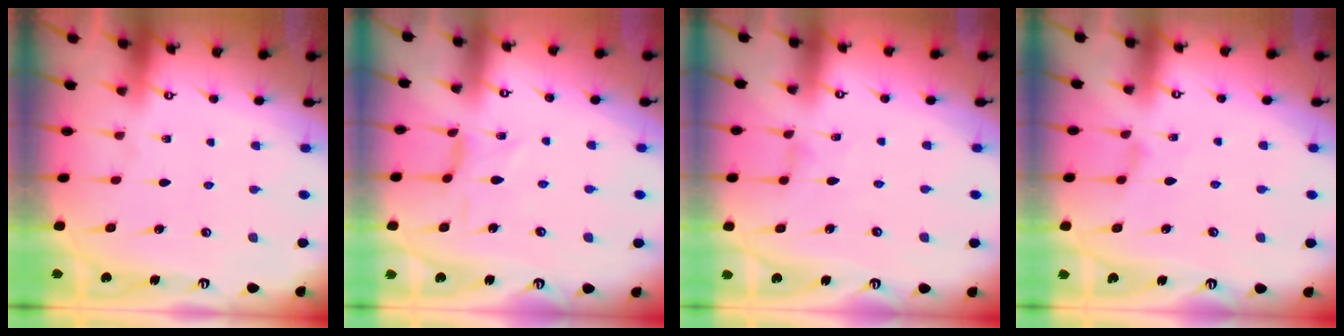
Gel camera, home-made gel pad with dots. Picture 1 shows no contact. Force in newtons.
{"total": 1.6, "press": 1.5, "slide": 0.5}
{"total": 0.0}
{"total": 1.5, "press": 1.4, "slide": 0.4}